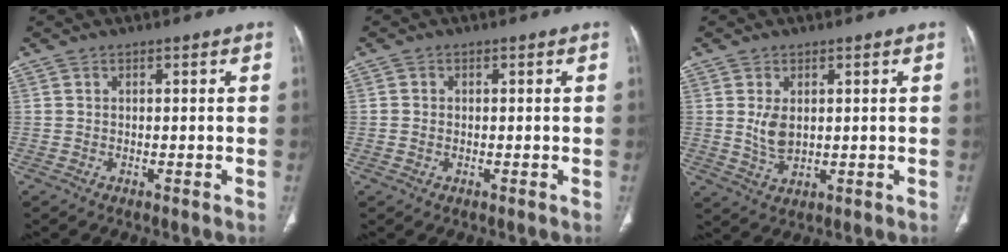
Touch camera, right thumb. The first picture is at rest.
{"total": 1.2, "force": [-0.1, 1.0, 0.7], "torque": [-0.015, 0.004, -0.002]}
{"total": 4.4, "force": [0.8, 2.6, 3.5], "torque": [-0.065, -0.012, 0.023]}